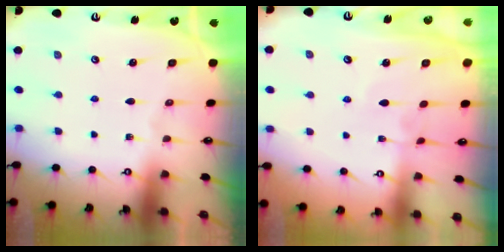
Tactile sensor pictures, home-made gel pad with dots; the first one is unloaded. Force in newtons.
{"total": 4.3, "press": 4.3, "slide": 0.1}